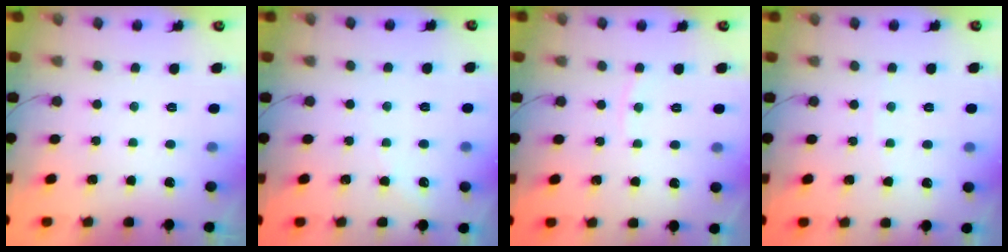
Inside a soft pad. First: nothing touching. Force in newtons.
{"total": 2.7, "press": 2.7, "slide": 0.5}
{"total": 3.4, "press": 3.4, "slide": 0.5}
{"total": 2.4, "press": 2.3, "slide": 0.3}